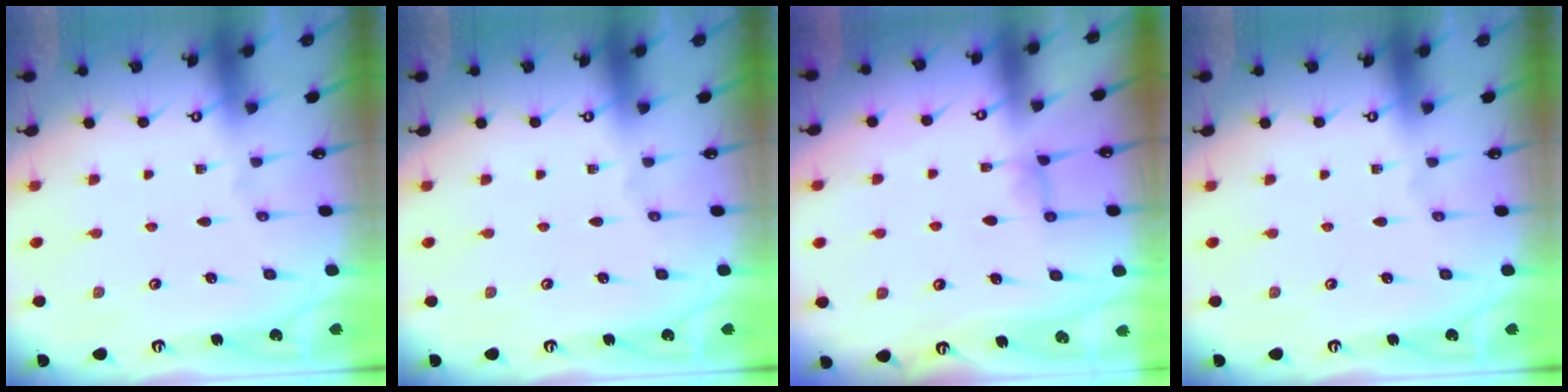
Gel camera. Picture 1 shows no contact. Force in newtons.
{"total": 0.0}
{"total": 1.3, "press": 1.2, "slide": 0.4}
{"total": 0.0}